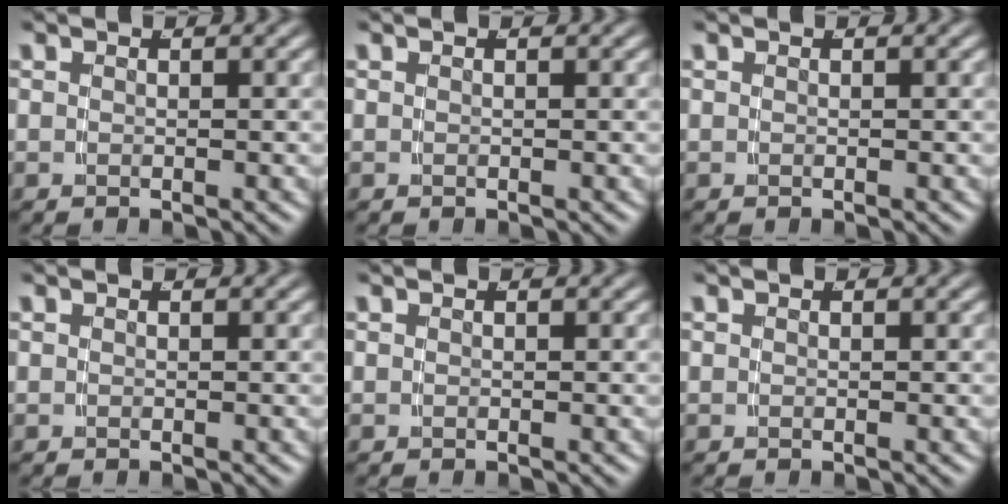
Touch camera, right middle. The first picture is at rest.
{"total": 0.0}
{"total": 0.0}
{"total": 0.0}
{"total": 1.1, "force": [-0.2, -1.1, -0.3], "torque": [0.016, -0.009, 0.006]}
{"total": 0.0}